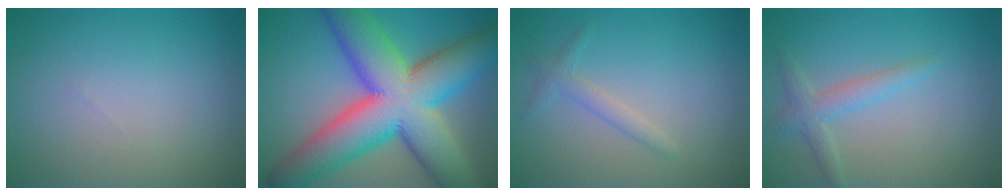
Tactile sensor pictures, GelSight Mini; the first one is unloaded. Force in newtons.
{"total": 16.3, "press": 16.3, "slide": 0.4}
{"total": 1.4, "press": 1.4, "slide": 0.1}
{"total": 2.2, "press": 2.2, "slide": 0.1}